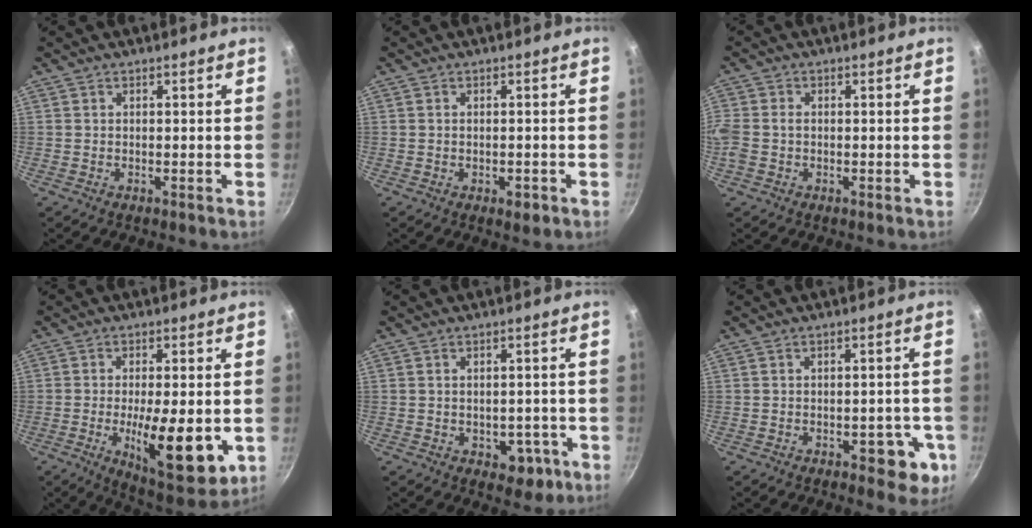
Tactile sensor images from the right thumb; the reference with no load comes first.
{"total": 2.0, "force": [-0.8, 1.0, 1.5], "torque": [-0.020, 0.008, -0.008]}
{"total": 4.5, "force": [-0.4, 3.4, 3.0], "torque": [-0.079, 0.008, -0.009]}
{"total": 15.7, "force": [-3.5, 5.6, 14.2], "torque": [-0.199, -0.021, -0.040]}
{"total": 5.2, "force": [-2.1, 3.5, 3.2], "torque": [-0.017, 0.018, -0.018]}
{"total": 6.6, "force": [-2.9, 3.3, 5.0], "torque": [-0.034, 0.017, -0.031]}